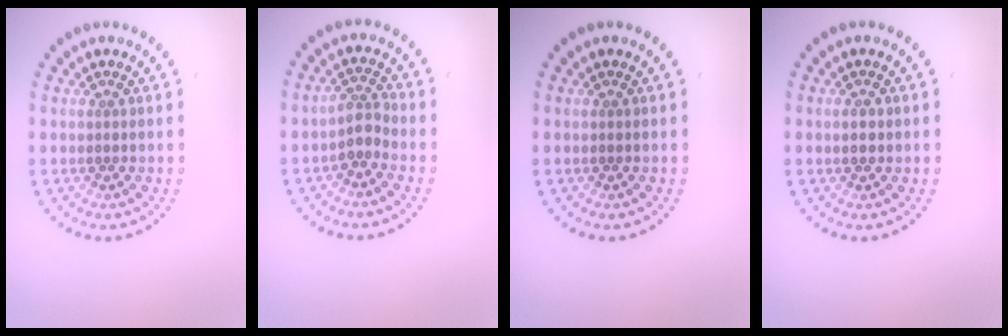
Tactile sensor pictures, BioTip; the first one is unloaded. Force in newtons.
{"total": 1.9, "press": 1.5, "slide": 1.2}
{"total": 0.0}
{"total": 1.0, "press": 1.0, "slide": 0.2}